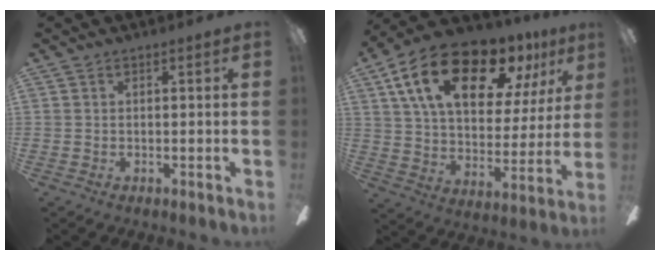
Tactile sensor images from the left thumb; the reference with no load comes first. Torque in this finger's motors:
{"motor_torque": [0.83, 1.08, 1.81, -0.96, 0.30]}